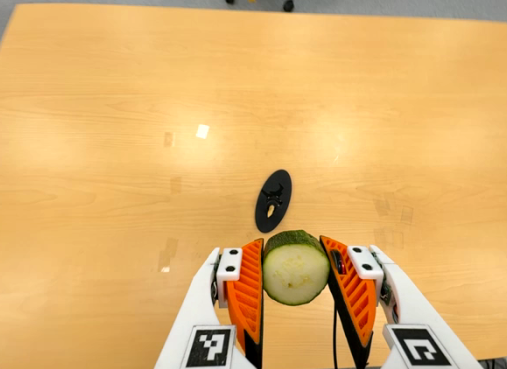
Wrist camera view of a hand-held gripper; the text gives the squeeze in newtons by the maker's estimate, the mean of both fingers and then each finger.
{"total": 9.3, "left": 8.2, "right": 10.4}